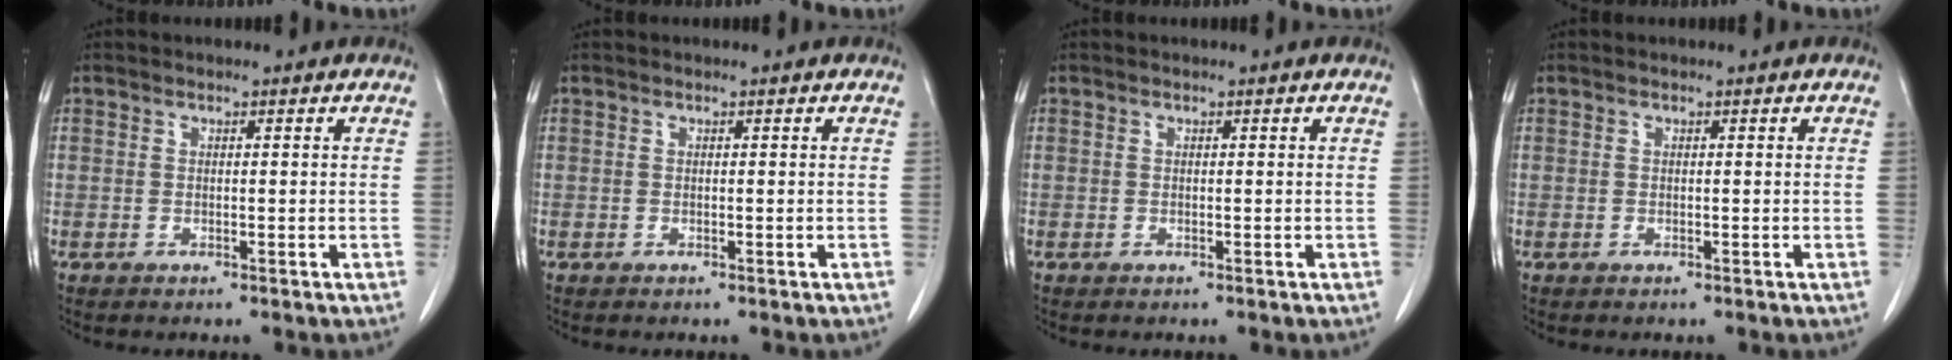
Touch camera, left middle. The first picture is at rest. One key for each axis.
{"total": 0.0}
{"total": 0.0}
{"total": 0.0}